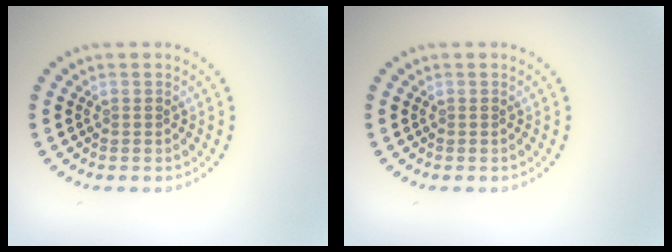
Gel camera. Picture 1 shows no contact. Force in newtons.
{"total": 0.0}